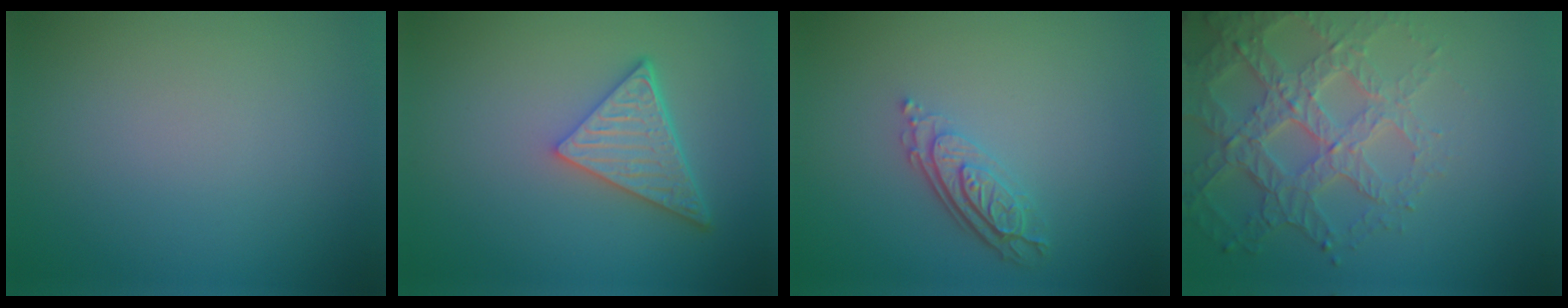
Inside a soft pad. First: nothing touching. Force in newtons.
{"total": 5.0, "press": 3.7, "slide": 3.3}
{"total": 3.6, "press": 2.6, "slide": 2.5}
{"total": 6.2, "press": 4.8, "slide": 3.8}